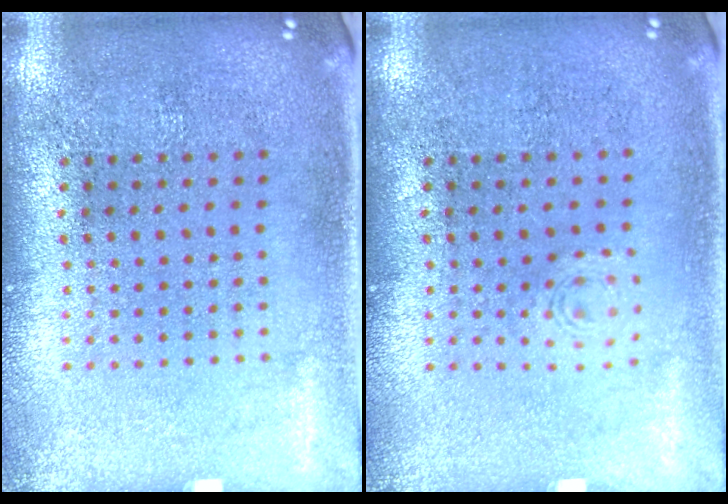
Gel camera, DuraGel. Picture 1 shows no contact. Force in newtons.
{"total": 0.7, "press": 0.6, "slide": 0.2}